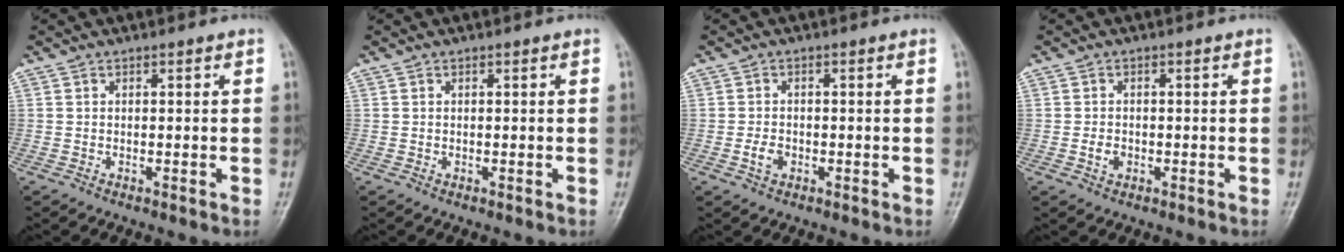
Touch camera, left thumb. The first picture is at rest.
{"total": 0.0}
{"total": 2.8, "force": [-0.9, 2.0, 1.6], "torque": [-0.027, 0.007, -0.018]}
{"total": 2.3, "force": [-0.6, 1.7, 1.3], "torque": [-0.020, 0.005, -0.012]}